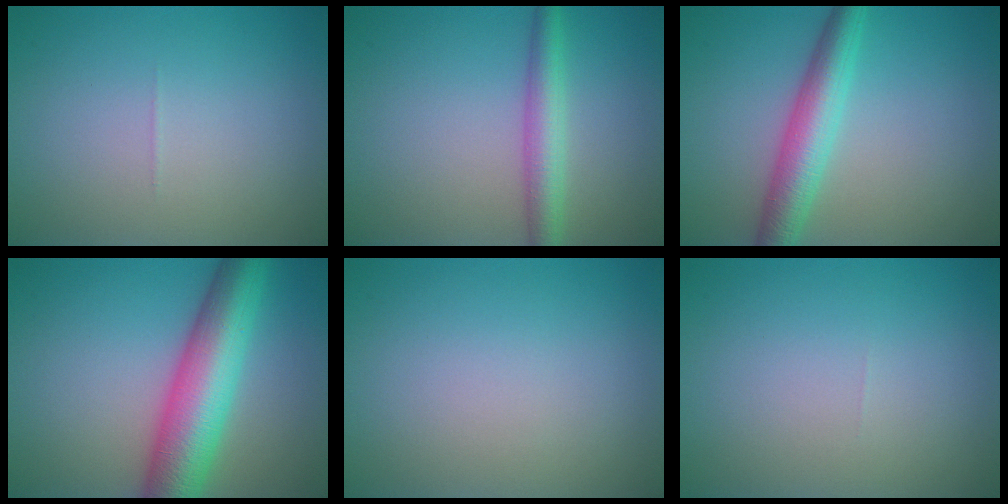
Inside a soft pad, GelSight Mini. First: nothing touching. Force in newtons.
{"total": 3.5, "press": 3.5, "slide": 0.1}
{"total": 4.8, "press": 4.8, "slide": 0.1}
{"total": 9.3, "press": 9.3, "slide": 0.3}
{"total": 0.0}
{"total": 0.0}